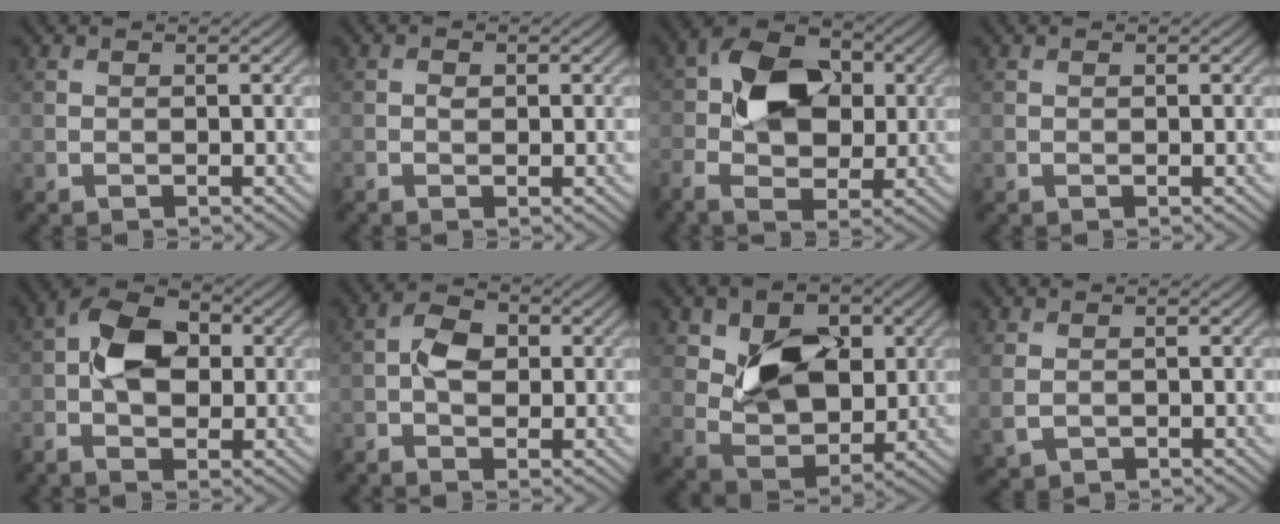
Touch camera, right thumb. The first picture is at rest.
{"total": 1.0, "force": [-0.1, 0.7, 0.7], "torque": [-0.015, -0.001, -0.004]}
{"total": 10.2, "force": [0.1, 6.6, 7.7], "torque": [-0.155, 0.013, -0.010]}
{"total": 0.0}
{"total": 7.8, "force": [-0.2, 4.8, 6.2], "torque": [-0.125, 0.015, -0.019]}
{"total": 4.1, "force": [-0.5, 2.5, 3.2], "torque": [-0.066, 0.007, -0.017]}
{"total": 9.0, "force": [2.5, 6.1, 6.1], "torque": [-0.114, -0.014, 0.044]}
{"total": 1.9, "force": [0.2, 1.4, 1.3], "torque": [-0.042, -0.006, 0.009]}